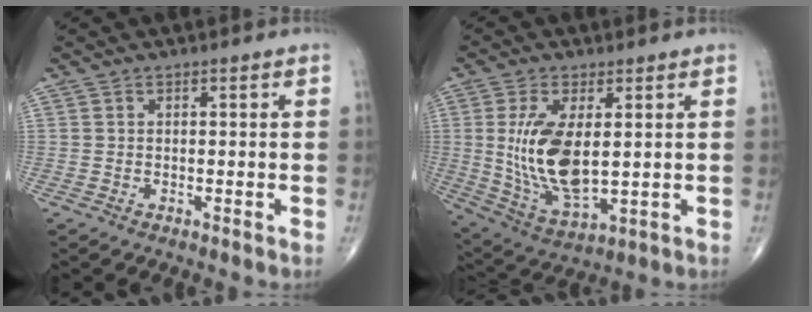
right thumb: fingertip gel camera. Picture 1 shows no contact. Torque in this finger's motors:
{"motor_torque": [-0.11, 0.97, 1.35, 0.42, 0.31]}